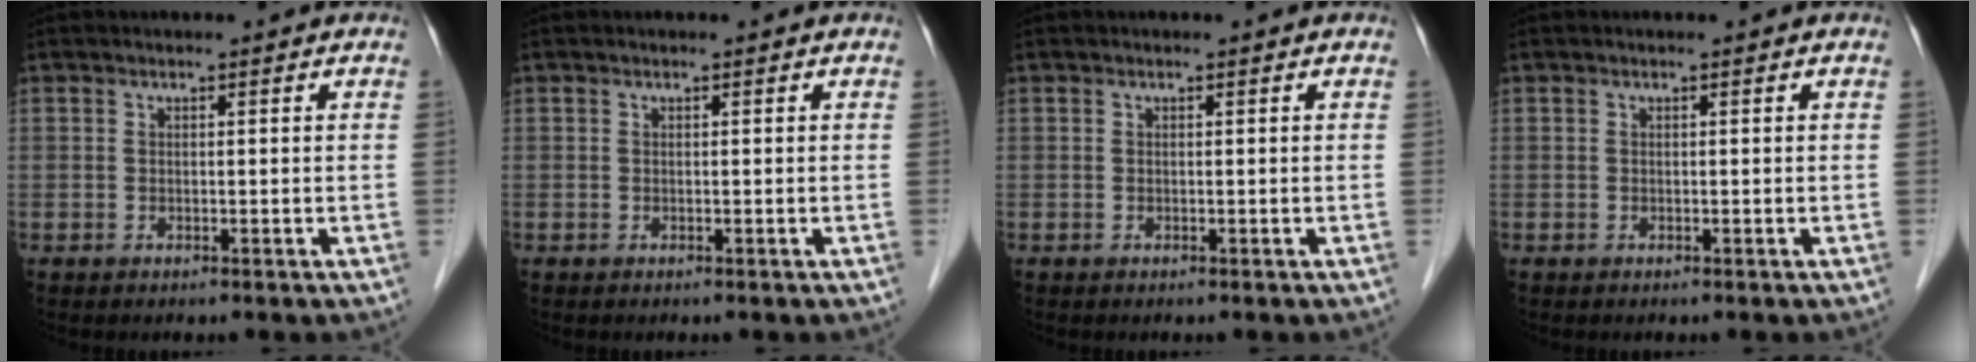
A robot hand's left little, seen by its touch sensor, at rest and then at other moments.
{"total": 0.0}
{"total": 0.0}
{"total": 0.0}